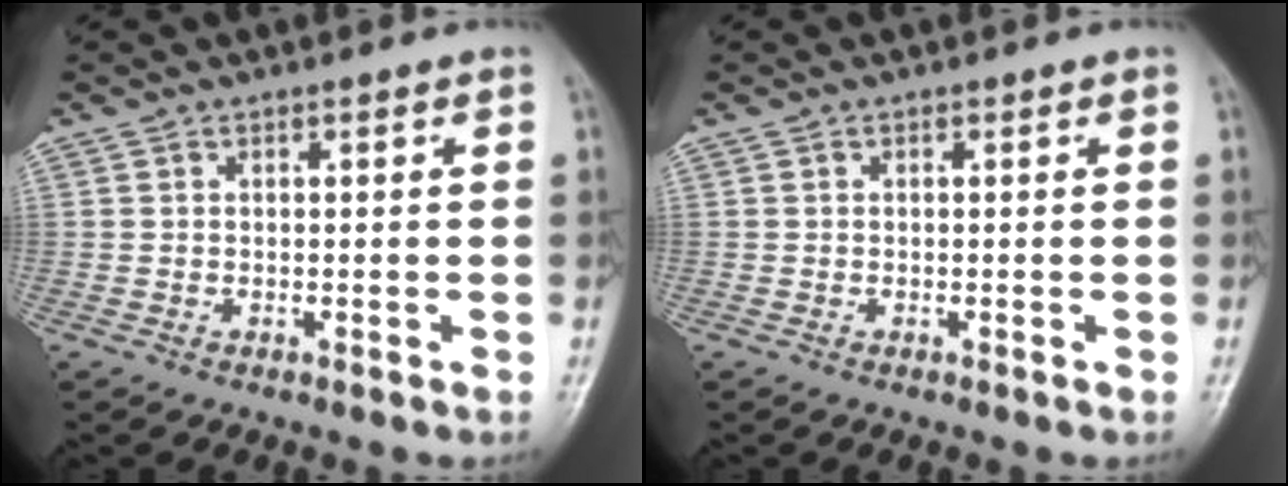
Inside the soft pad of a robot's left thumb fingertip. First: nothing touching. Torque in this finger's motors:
{"motor_torque": [0.01, 0.01, -0.06, -0.07, 0.00]}